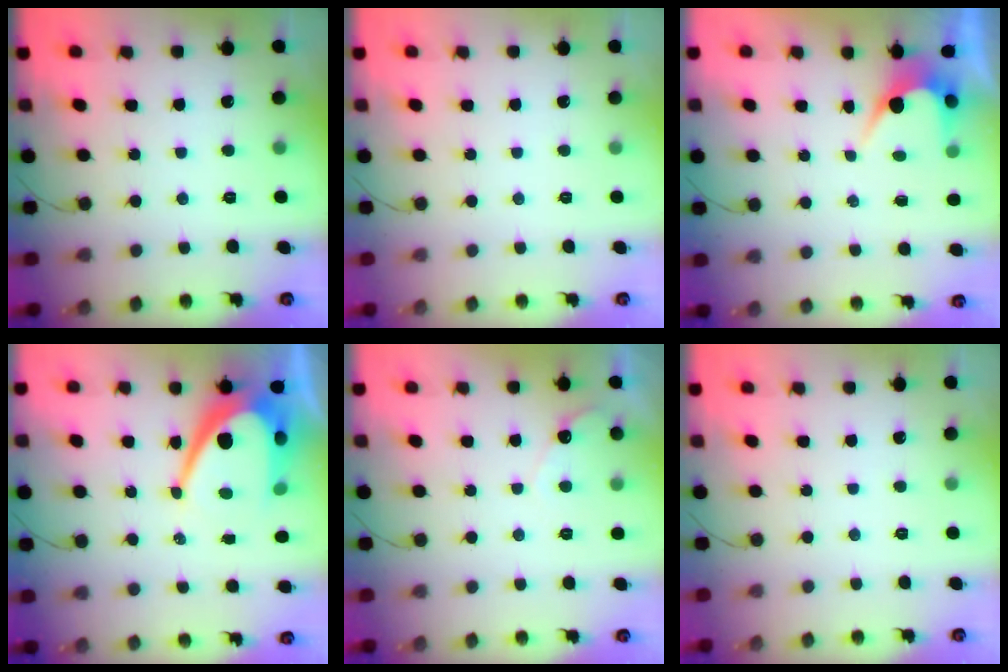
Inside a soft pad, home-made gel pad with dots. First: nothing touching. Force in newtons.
{"total": 0.0}
{"total": 3.7, "press": 3.7, "slide": 0.2}
{"total": 15.8, "press": 15.7, "slide": 1.0}
{"total": 3.8, "press": 3.7, "slide": 0.3}
{"total": 0.0}